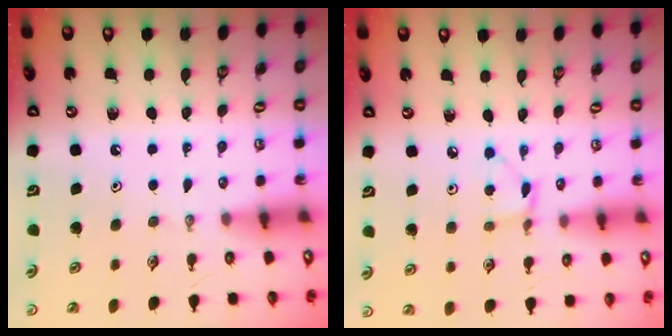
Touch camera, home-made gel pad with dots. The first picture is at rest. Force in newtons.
{"total": 2.8, "press": 2.7, "slide": 0.3}